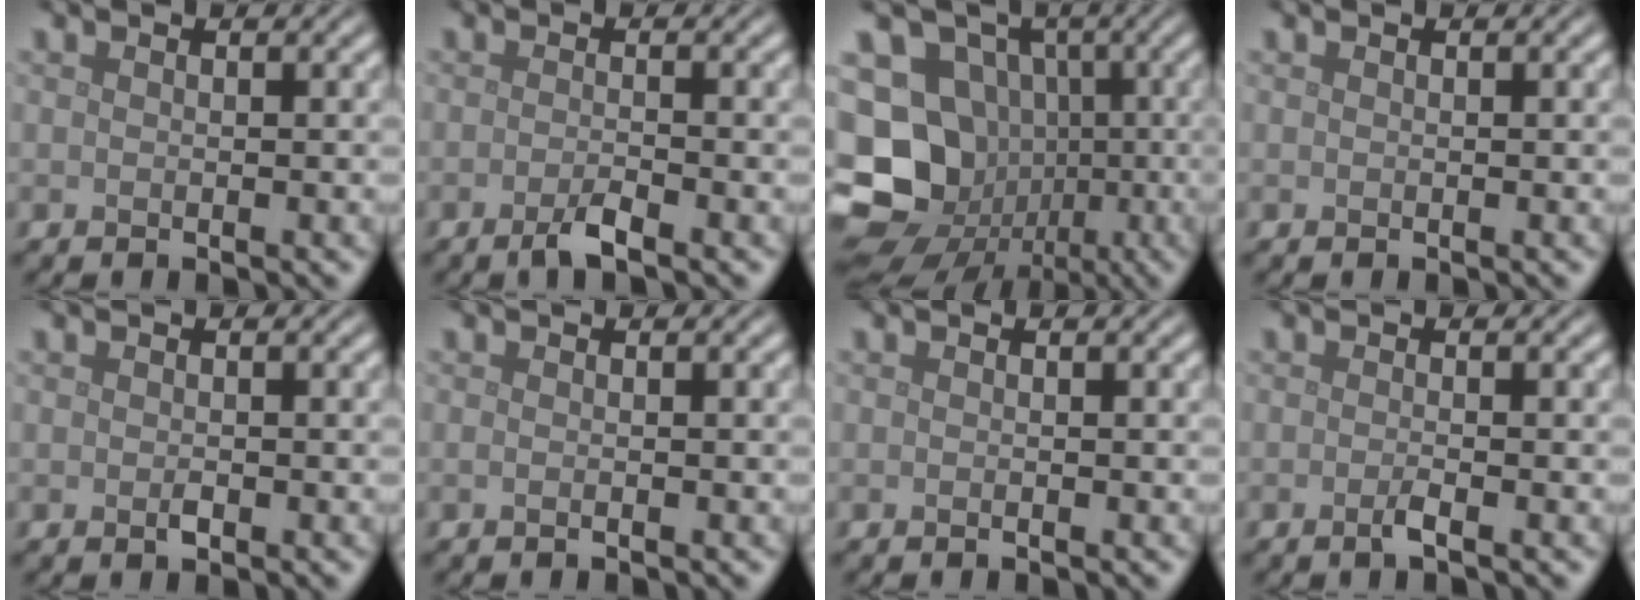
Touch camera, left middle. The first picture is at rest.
{"total": 1.9, "force": [-1.1, 0.3, 1.4], "torque": [-0.024, 0.002, -0.026]}
{"total": 18.0, "force": [-4.4, 16.4, 6.1], "torque": [-0.158, -0.012, -0.091]}
{"total": 0.0}
{"total": 0.6, "force": [-0.2, 0.3, 0.5], "torque": [-0.012, 0.000, -0.003]}
{"total": 0.6, "force": [-0.2, 0.3, 0.6], "torque": [-0.007, -0.002, -0.006]}
{"total": 0.0}
{"total": 1.2, "force": [-0.5, 0.2, 1.0], "torque": [-0.019, -0.001, -0.013]}